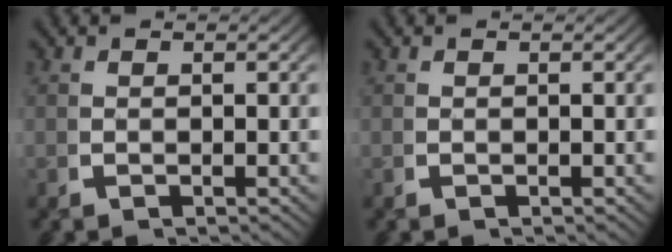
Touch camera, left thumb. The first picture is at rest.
{"total": 0.0}